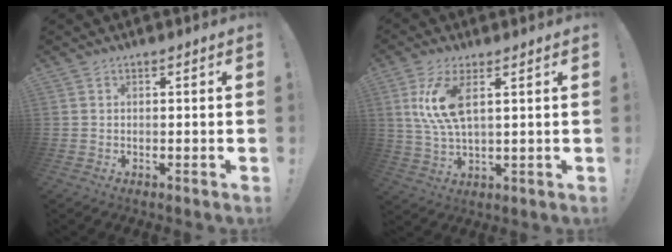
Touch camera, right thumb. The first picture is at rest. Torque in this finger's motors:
{"motor_torque": [0.58, 1.63, 0.62, -0.35, 0.13]}